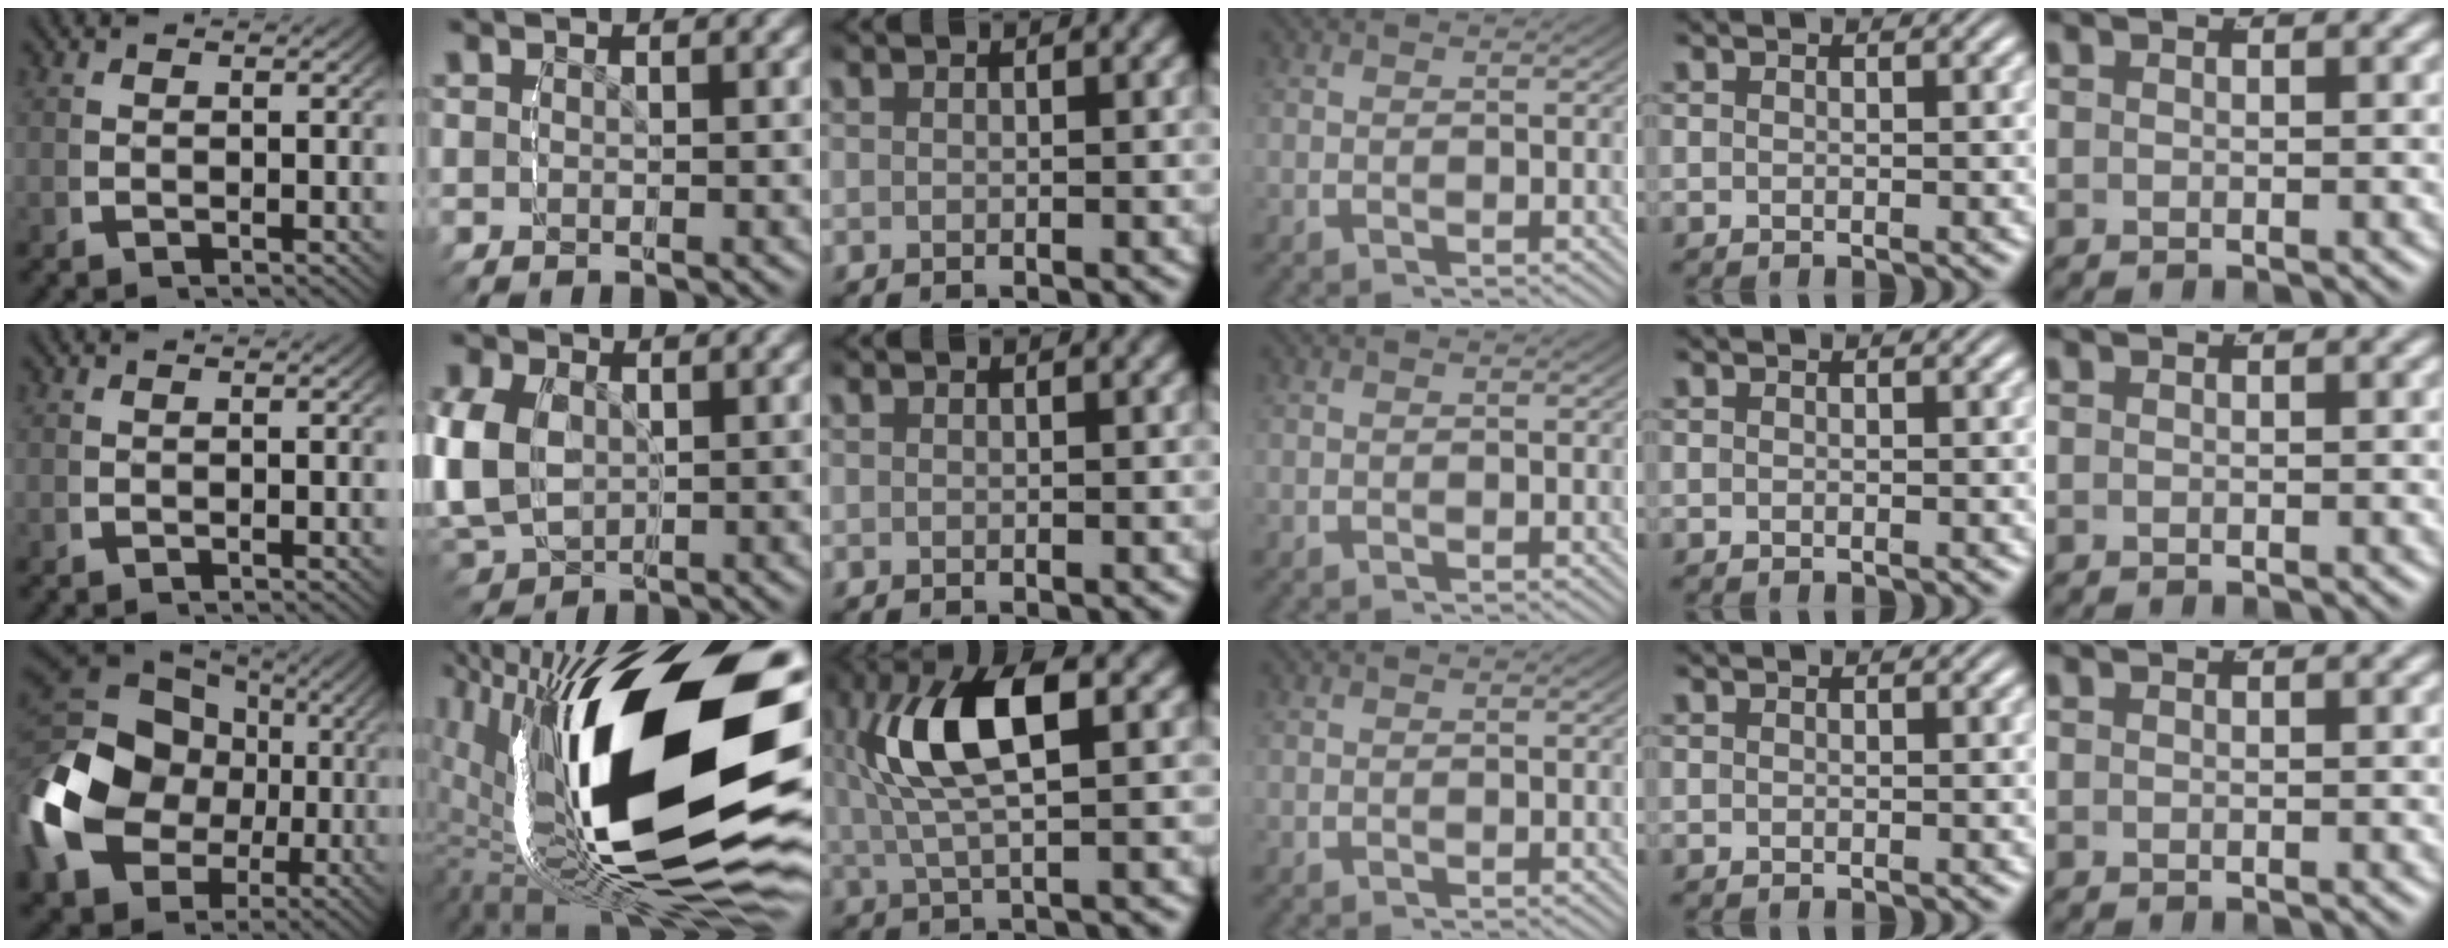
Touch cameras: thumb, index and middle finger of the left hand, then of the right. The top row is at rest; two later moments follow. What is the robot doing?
{"motion": "grasp_and_lifting", "object": "scissors"}